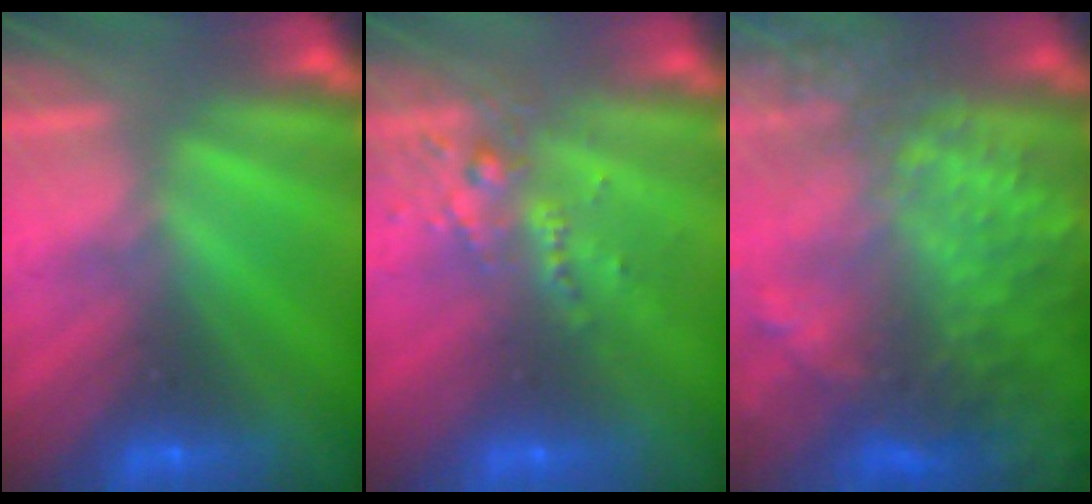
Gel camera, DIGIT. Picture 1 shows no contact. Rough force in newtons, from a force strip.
{"total": 2.6}
{"total": 13.7}